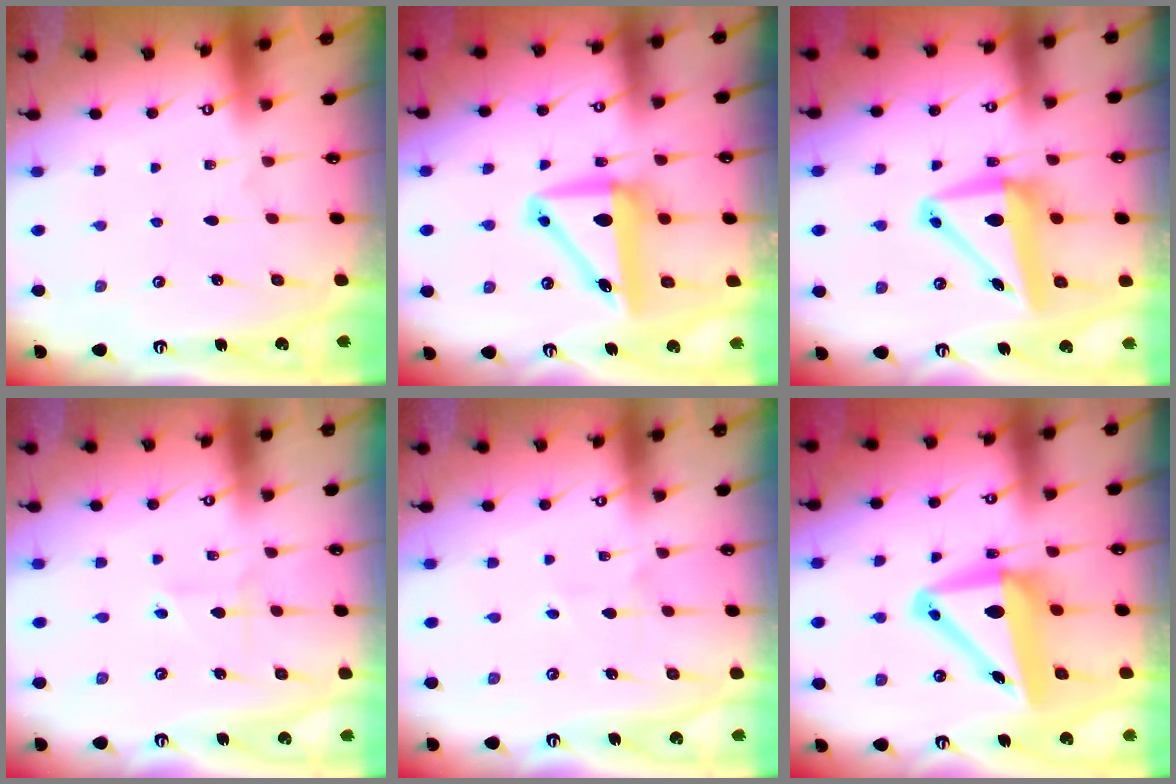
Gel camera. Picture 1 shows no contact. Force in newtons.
{"total": 11.2, "press": 10.9, "slide": 2.3}
{"total": 10.1, "press": 9.9, "slide": 1.9}
{"total": 2.0, "press": 1.9, "slide": 0.5}
{"total": 2.2, "press": 2.0, "slide": 0.8}
{"total": 12.1, "press": 11.9, "slide": 2.3}